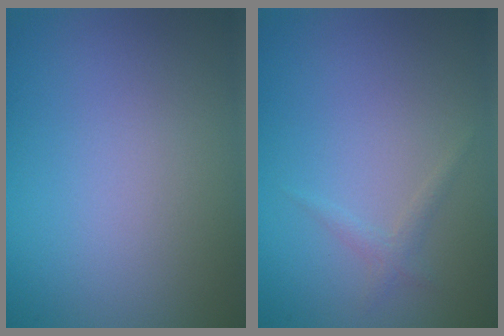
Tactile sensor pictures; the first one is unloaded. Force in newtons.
{"total": 1.0, "press": 1.0, "slide": 0.0}